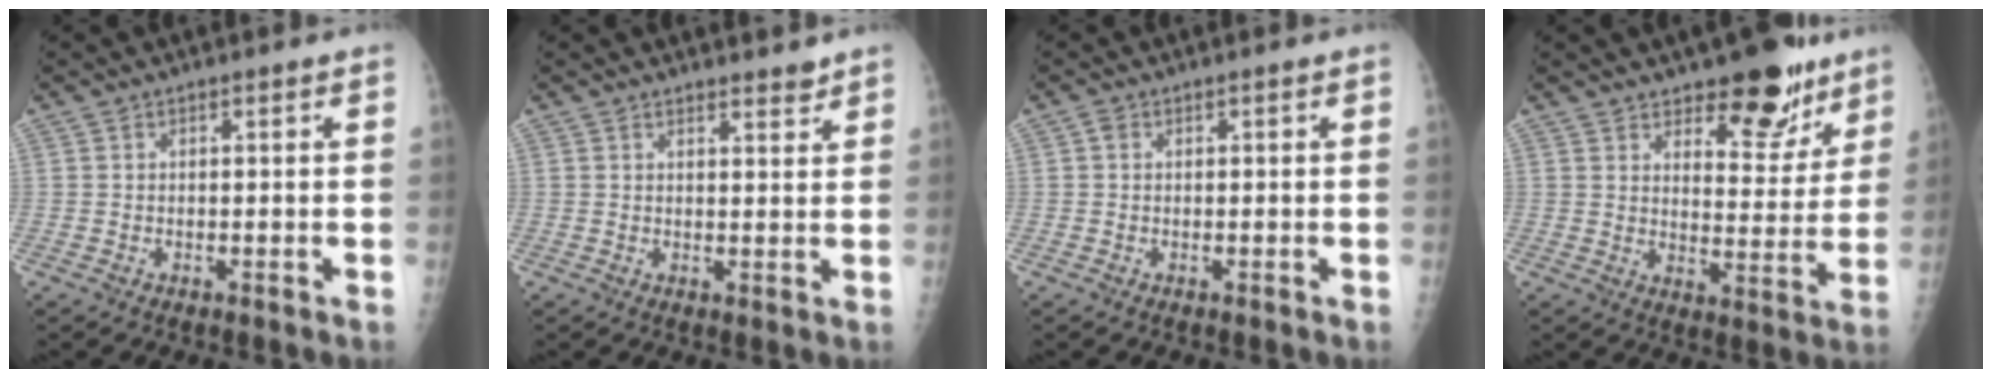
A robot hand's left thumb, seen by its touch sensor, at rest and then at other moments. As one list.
[{"total": 2.4, "force": [2.2, 0.7, 0.7], "torque": [0.003, -0.017, 0.030]}, {"total": 1.0, "force": [0.2, 0.8, 0.5], "torque": [-0.005, 0.002, 0.000]}, {"total": 12.5, "force": [8.6, 5.6, 7.1], "torque": [-0.048, -0.057, 0.127]}]